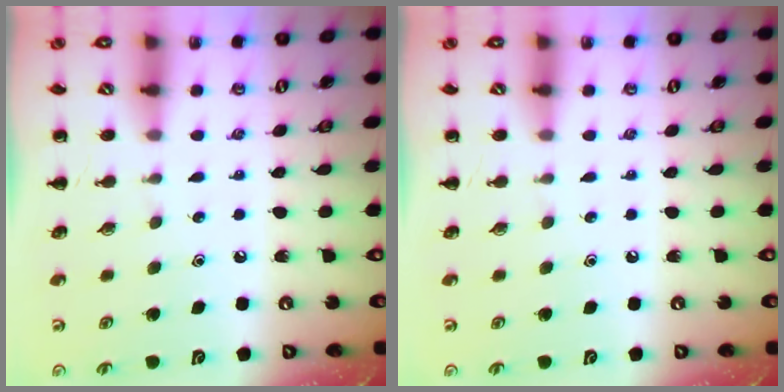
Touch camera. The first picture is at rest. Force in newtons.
{"total": 0.0}